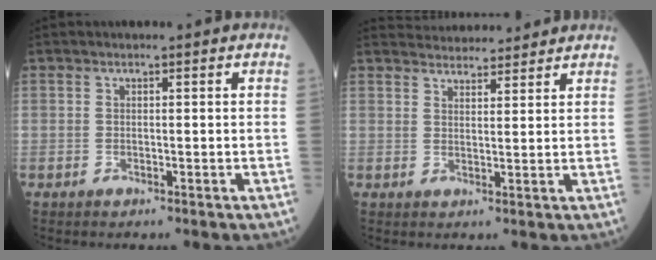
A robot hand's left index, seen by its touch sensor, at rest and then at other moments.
{"total": 8.1, "force": [7.8, 1.5, 1.3], "torque": [-0.018, 0.021, 0.104]}